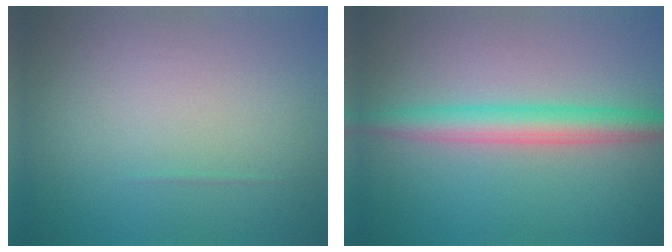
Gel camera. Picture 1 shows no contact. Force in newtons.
{"total": 3.9, "press": 3.9, "slide": 0.1}